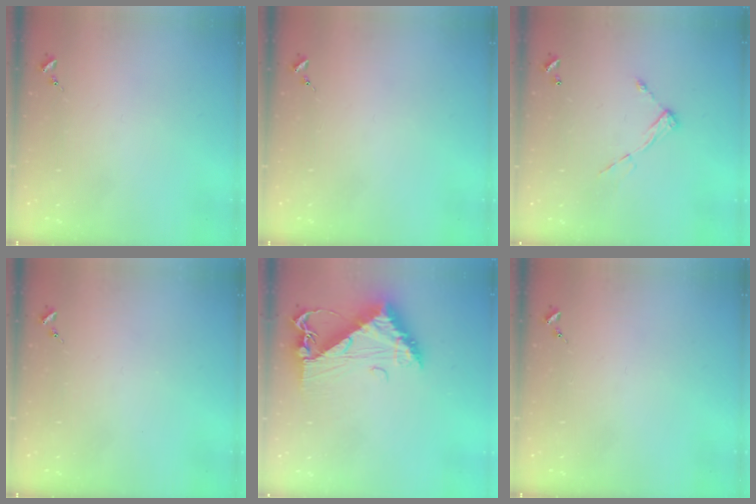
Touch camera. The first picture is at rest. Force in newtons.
{"total": 0.0}
{"total": 8.2, "press": 8.2, "slide": 0.5}
{"total": 0.0}
{"total": 11.4, "press": 11.3, "slide": 1.4}
{"total": 0.0}